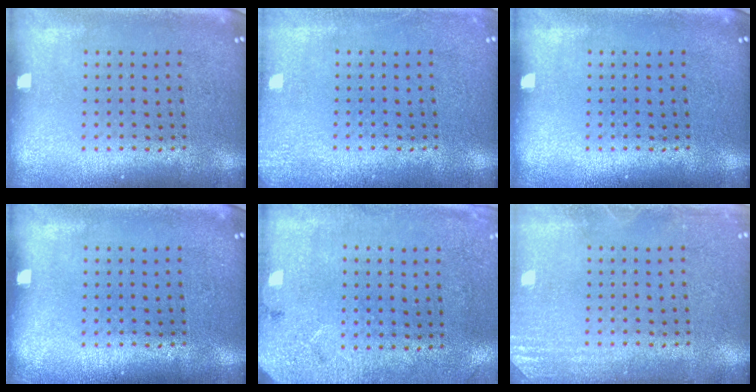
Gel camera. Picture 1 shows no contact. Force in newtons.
{"total": 1.5, "press": 1.5, "slide": 0.3}
{"total": 0.0}
{"total": 0.0}
{"total": 2.6, "press": 2.1, "slide": 1.6}
{"total": 2.0, "press": 2.0, "slide": 0.4}